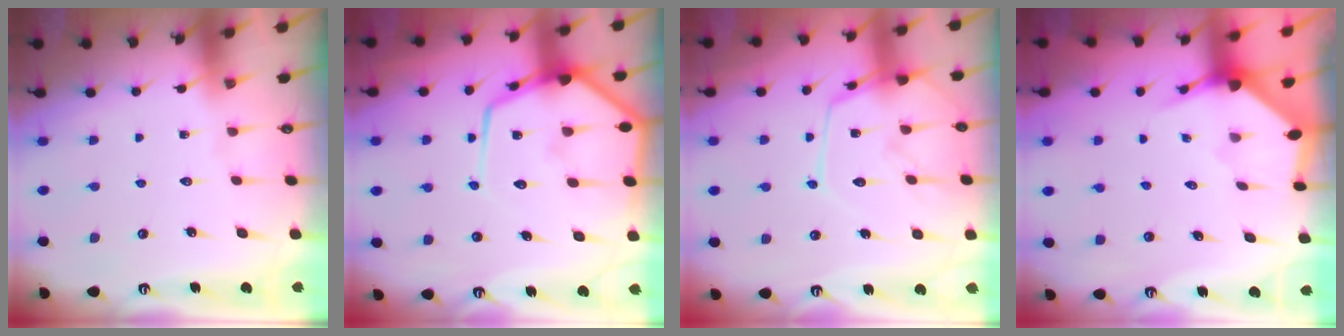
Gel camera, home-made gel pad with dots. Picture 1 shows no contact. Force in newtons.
{"total": 16.5, "press": 16.5, "slide": 1.6}
{"total": 13.3, "press": 13.2, "slide": 1.1}
{"total": 2.9, "press": 2.9, "slide": 0.3}